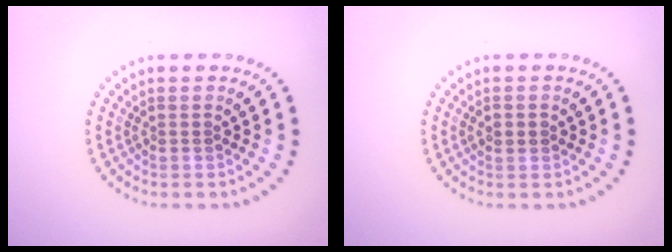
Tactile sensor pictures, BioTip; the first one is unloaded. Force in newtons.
{"total": 1.7, "press": 1.7, "slide": 0.0}